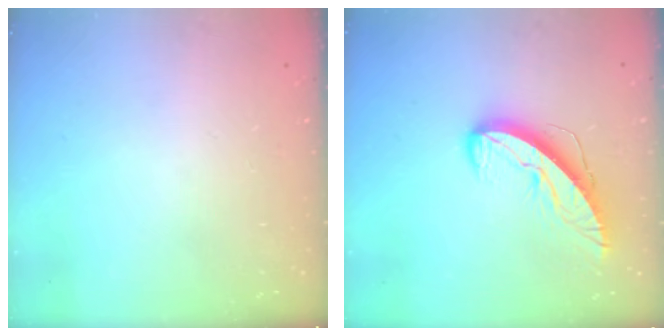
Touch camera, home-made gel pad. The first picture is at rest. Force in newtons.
{"total": 10.2, "press": 10.1, "slide": 1.3}